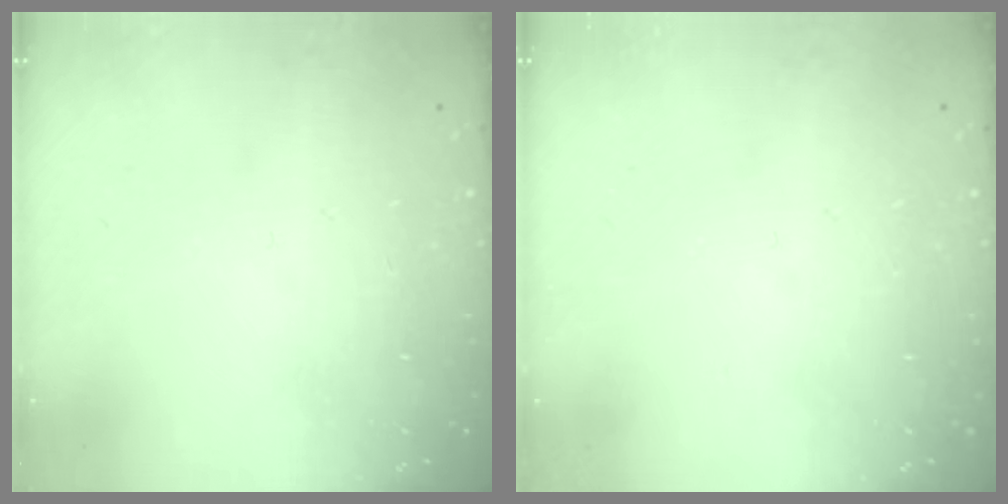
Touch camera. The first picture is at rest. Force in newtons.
{"total": 0.0}